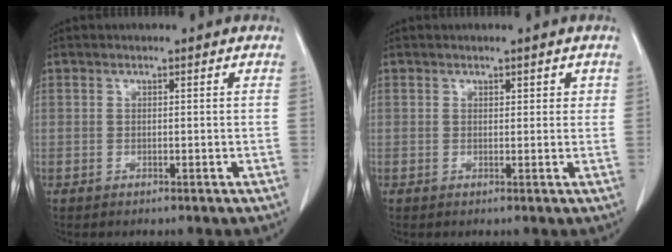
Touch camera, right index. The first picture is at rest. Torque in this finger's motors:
{"motor_torque": [-0.10, -0.12, 0.06, -0.01]}